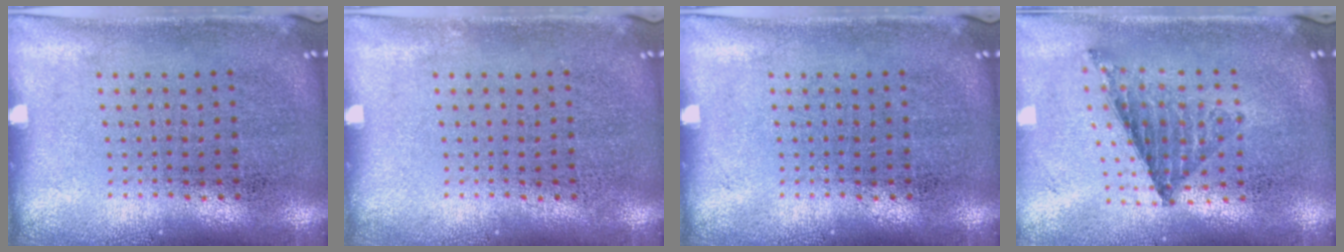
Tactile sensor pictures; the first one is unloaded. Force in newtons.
{"total": 0.0}
{"total": 0.0}
{"total": 0.8, "press": 0.8, "slide": 0.1}